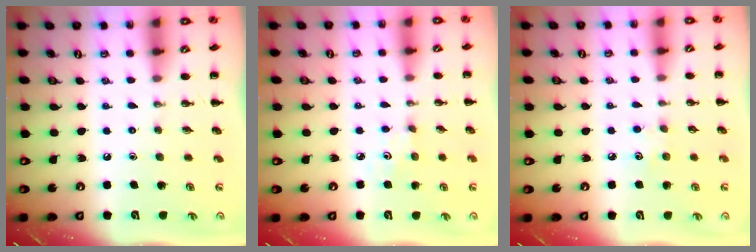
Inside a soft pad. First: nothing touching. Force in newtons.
{"total": 2.6, "press": 2.5, "slide": 0.7}
{"total": 5.1, "press": 4.9, "slide": 1.4}